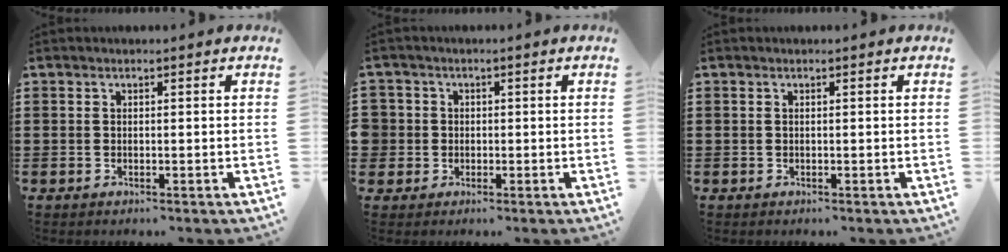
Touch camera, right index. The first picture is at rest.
{"total": 2.7, "force": [-0.3, 2.7, 0.2], "torque": [-0.025, 0.008, -0.011]}
{"total": 0.0}